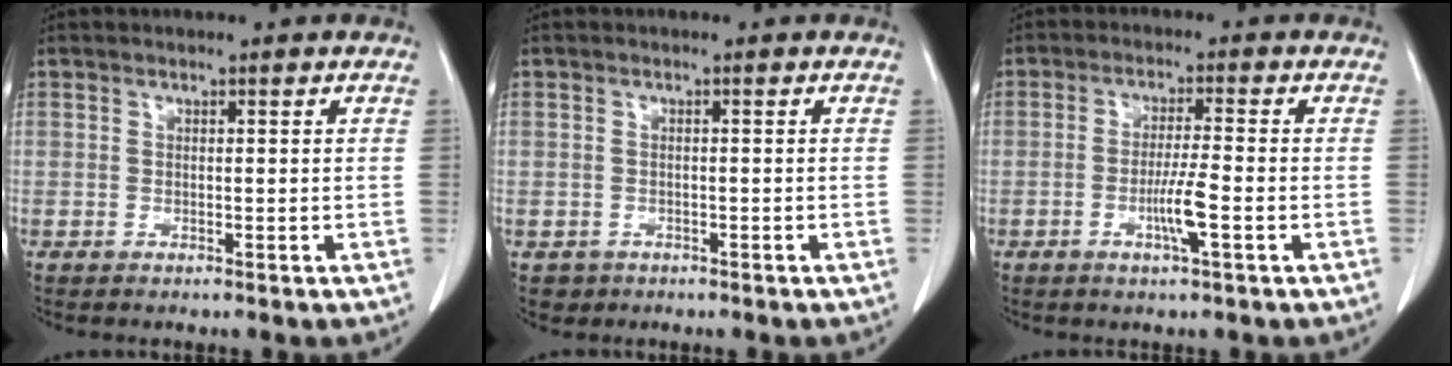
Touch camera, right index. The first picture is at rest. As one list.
[{"total": 2.1, "force": [-1.0, 1.9, 0.1], "torque": [0.000, 0.004, -0.011]}, {"total": 5.1, "force": [-1.8, -0.2, 4.8], "torque": [-0.096, -0.009, -0.033]}]